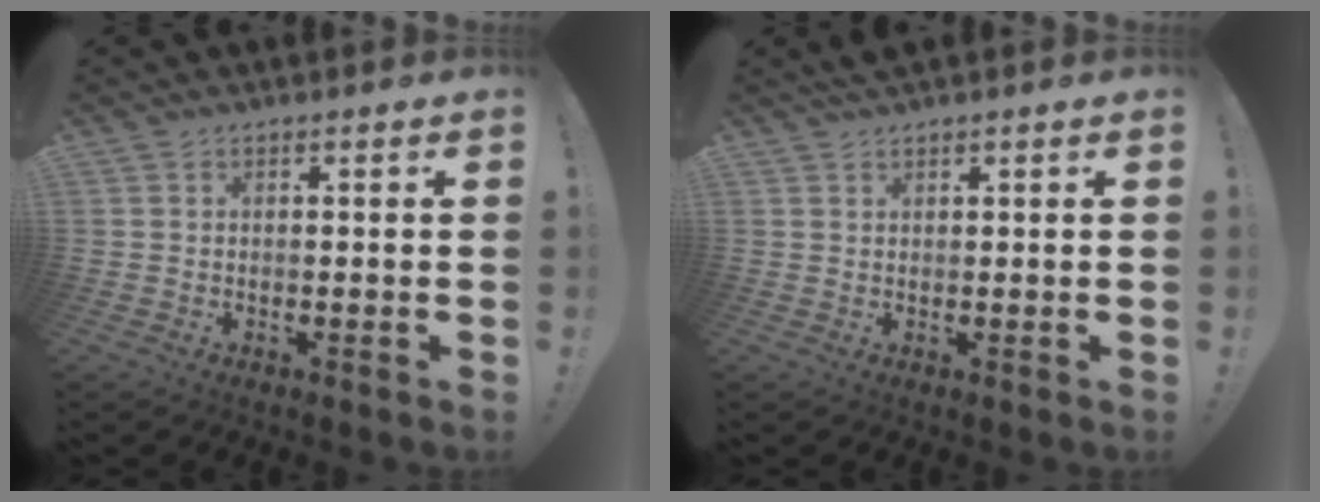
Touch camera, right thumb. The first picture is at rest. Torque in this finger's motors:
{"motor_torque": [-0.62, 0.04, -0.08, 0.06, -0.04]}